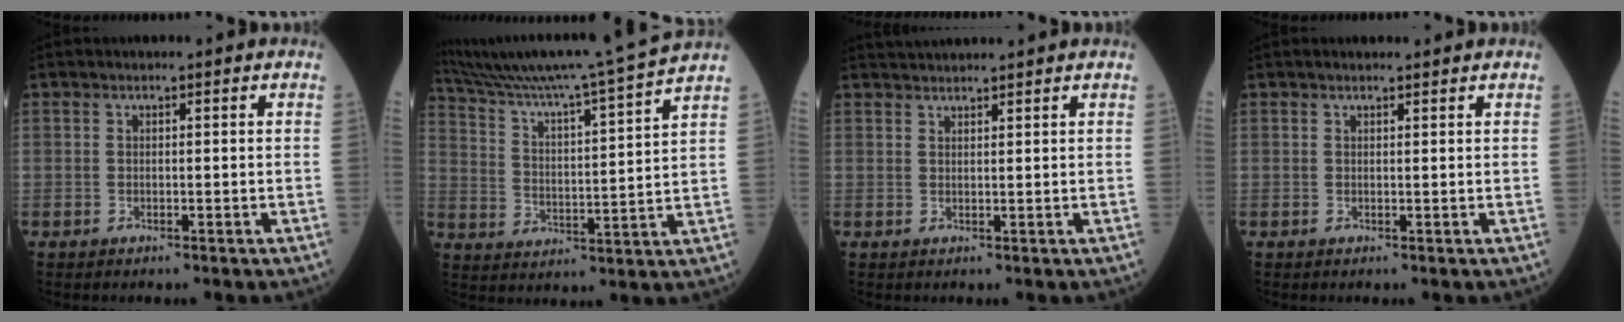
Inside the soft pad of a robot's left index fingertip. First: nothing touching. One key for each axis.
{"total": 19.2, "fx": 17.0, "fy": -2.6, "fz": 8.5, "tx": -0.154, "ty": -0.029, "tz": 0.255}
{"total": 4.3, "fx": 4.1, "fy": -0.5, "fz": 1.1, "tx": -0.016, "ty": 0.032, "tz": 0.068}
{"total": 1.9, "fx": 1.8, "fy": 0.2, "fz": 0.6, "tx": -0.011, "ty": 0.009, "tz": 0.022}